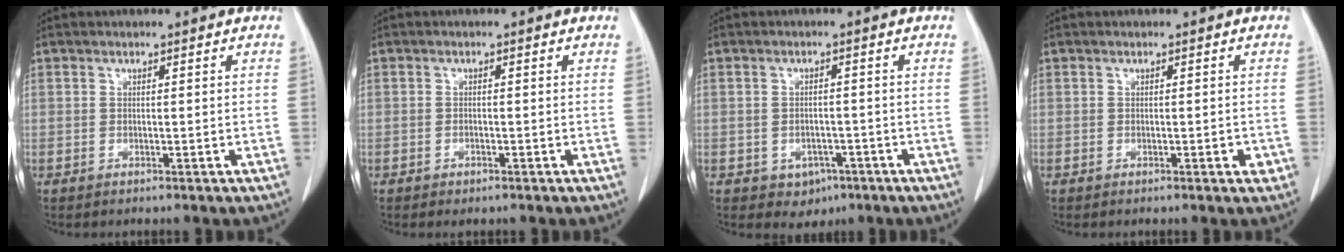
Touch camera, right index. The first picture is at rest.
{"total": 1.0, "force": [-0.6, 0.5, 0.6], "torque": [-0.011, 0.000, -0.005]}
{"total": 3.7, "force": [-1.8, 2.9, 1.5], "torque": [-0.017, 0.006, -0.015]}
{"total": 1.2, "force": [-0.4, 0.4, 1.0], "torque": [-0.014, 0.000, -0.005]}